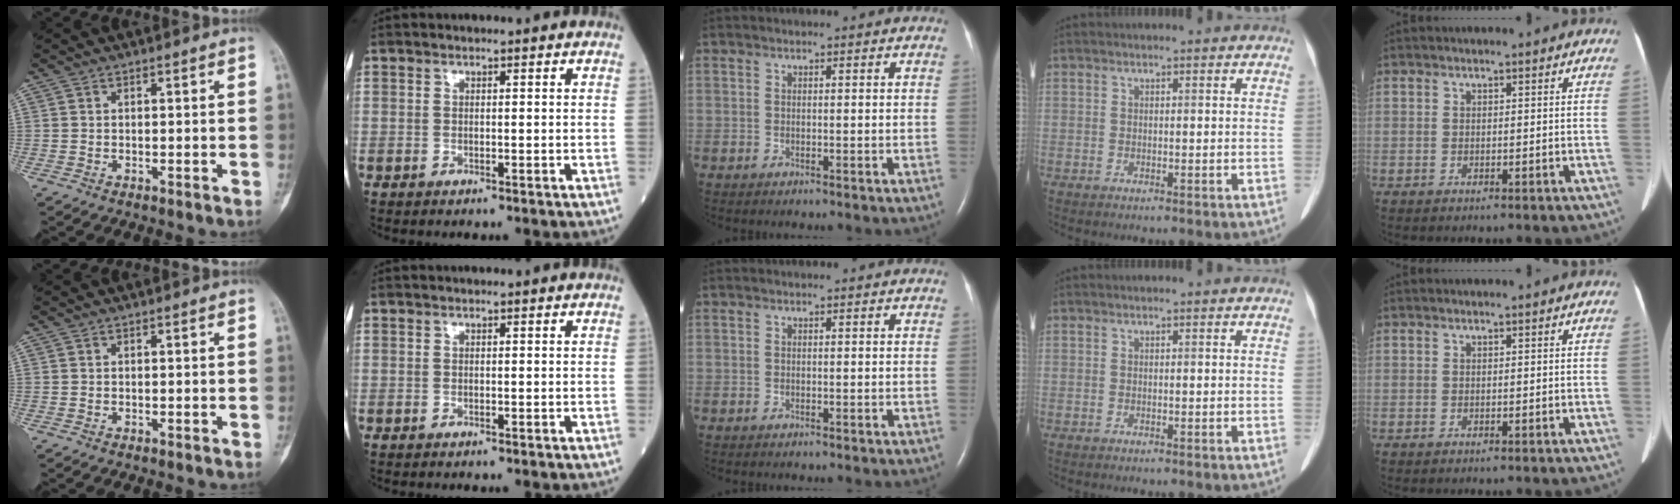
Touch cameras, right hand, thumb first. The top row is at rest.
{}